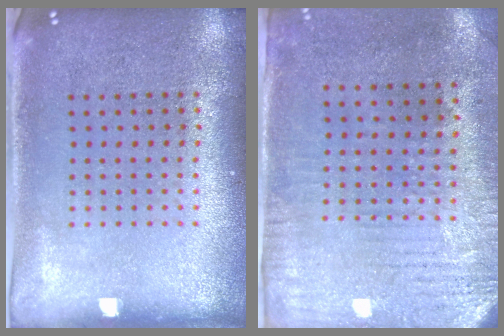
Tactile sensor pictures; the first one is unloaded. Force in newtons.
{"total": 2.9, "press": 2.4, "slide": 1.7}